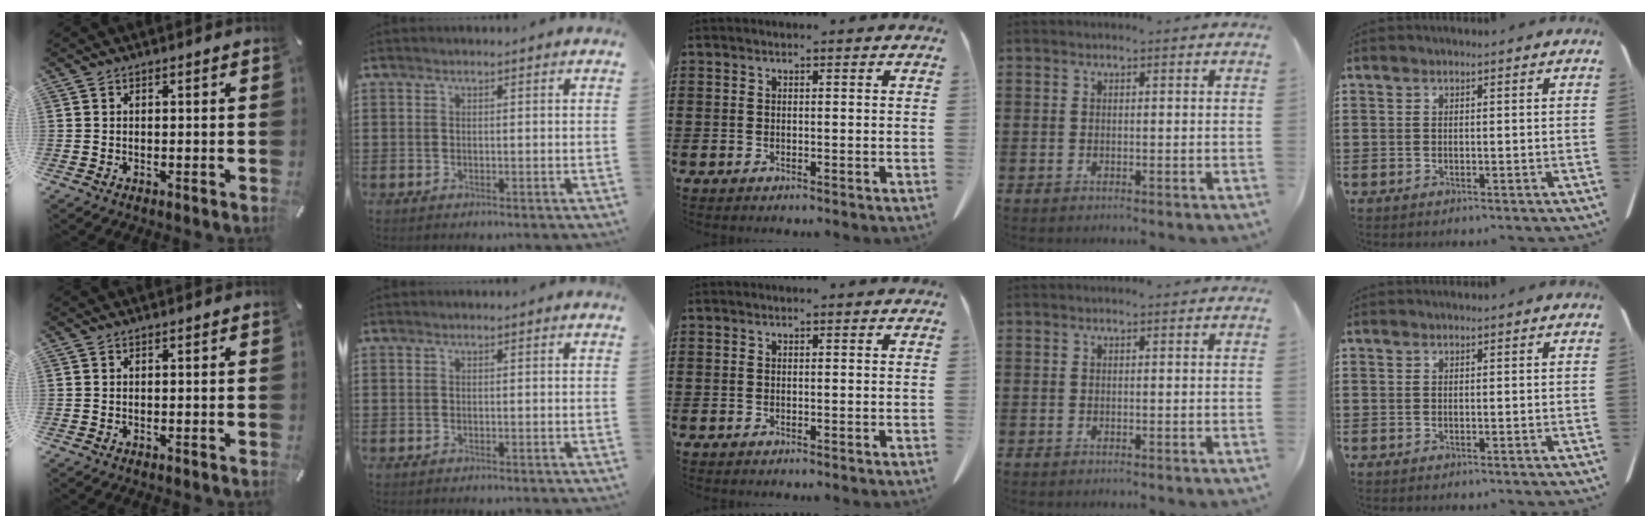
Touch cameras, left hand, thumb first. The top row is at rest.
{}